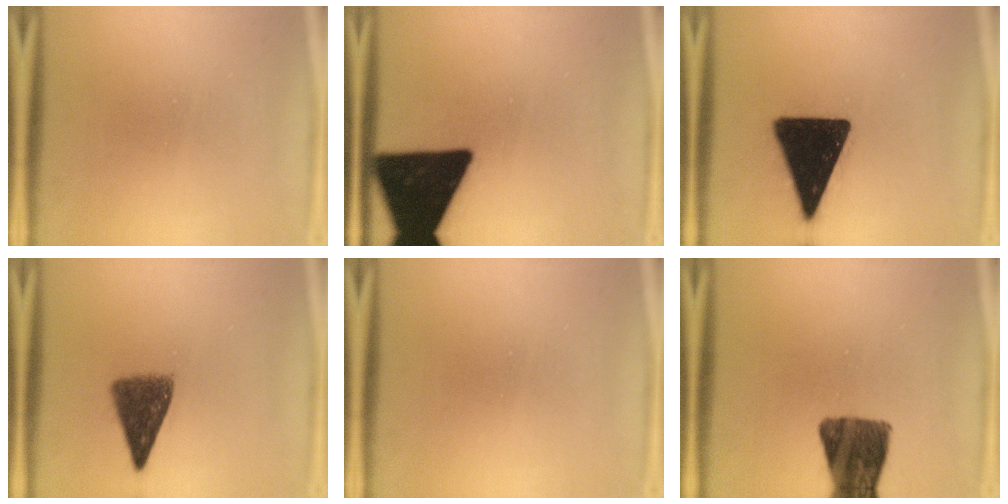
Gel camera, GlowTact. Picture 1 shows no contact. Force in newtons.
{"total": 18.7}
{"total": 18.8}
{"total": 7.5}
{"total": 0.0}
{"total": 11.8}